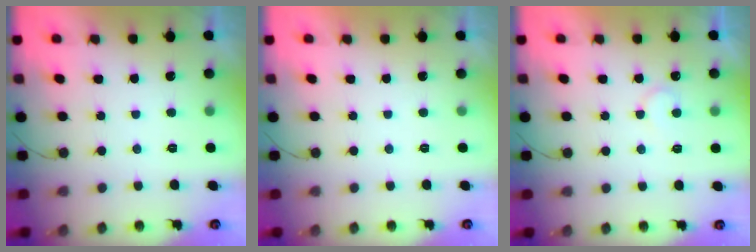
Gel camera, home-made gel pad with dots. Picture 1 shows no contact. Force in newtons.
{"total": 1.8, "press": 1.8, "slide": 0.1}
{"total": 7.1, "press": 7.1, "slide": 0.6}